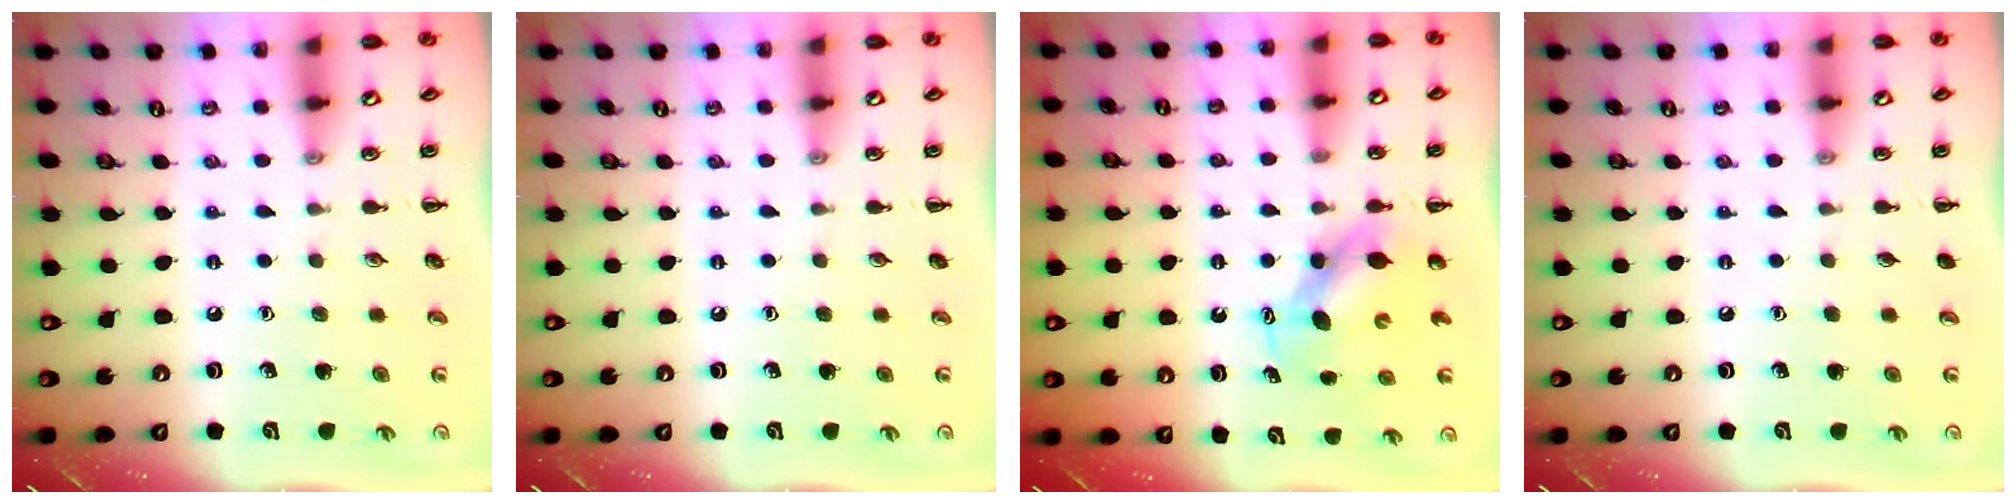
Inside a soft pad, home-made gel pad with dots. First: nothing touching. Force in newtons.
{"total": 0.0}
{"total": 6.7, "press": 6.7, "slide": 0.7}
{"total": 0.0}